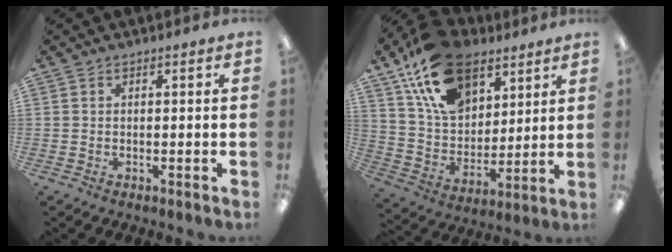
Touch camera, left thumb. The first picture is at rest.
{"total": 20.1, "force": [12.5, 12.6, 9.5], "torque": [-0.168, -0.054, 0.231]}